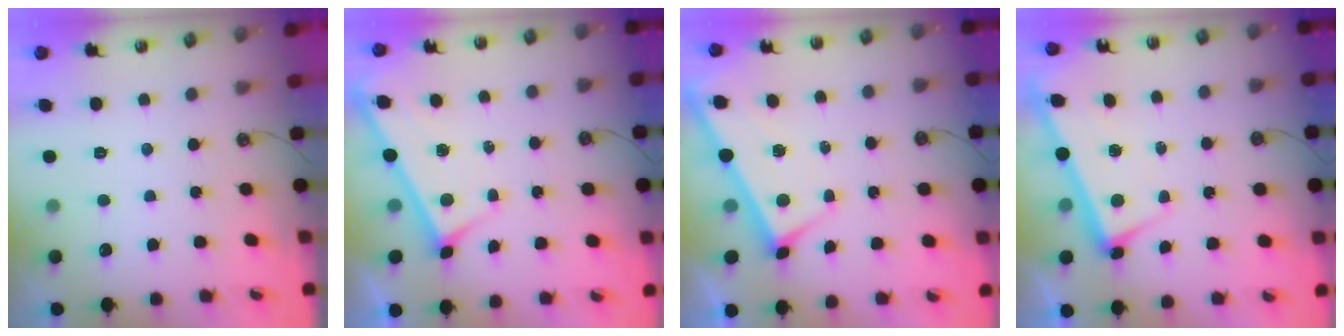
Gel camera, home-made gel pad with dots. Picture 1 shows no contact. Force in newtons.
{"total": 3.0, "press": 3.0, "slide": 0.2}
{"total": 3.1, "press": 3.1, "slide": 0.1}
{"total": 2.6, "press": 2.5, "slide": 0.5}